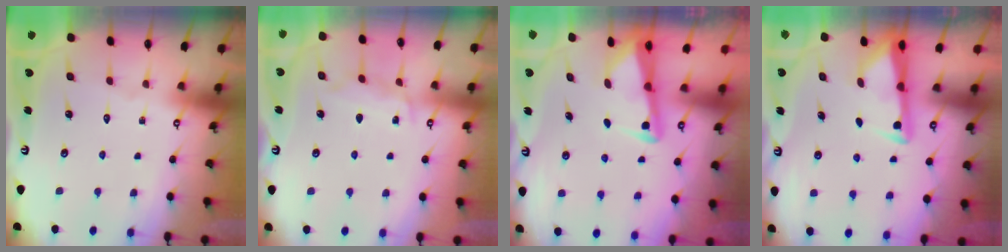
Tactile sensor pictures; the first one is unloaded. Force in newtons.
{"total": 6.9, "press": 6.8, "slide": 0.8}
{"total": 2.9, "press": 2.9, "slide": 0.4}
{"total": 3.2, "press": 3.2, "slide": 0.4}